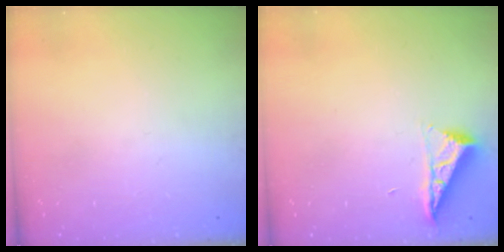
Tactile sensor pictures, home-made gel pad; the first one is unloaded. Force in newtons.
{"total": 7.1, "press": 7.1, "slide": 0.5}